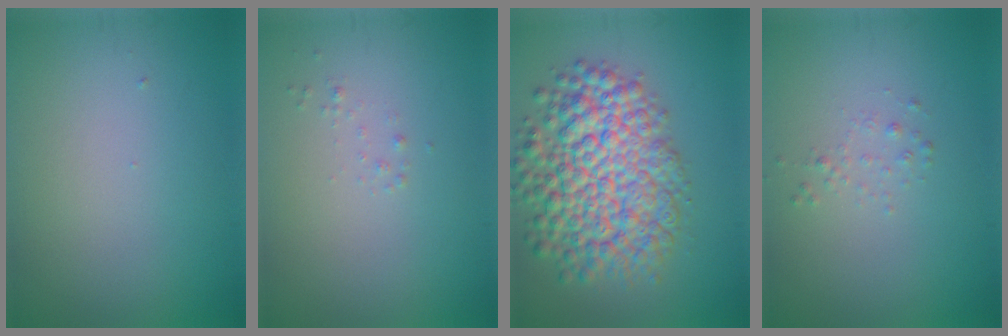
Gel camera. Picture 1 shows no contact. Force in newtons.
{"total": 0.5, "press": 0.5, "slide": 0.0}
{"total": 9.9, "press": 9.9, "slide": 0.3}
{"total": 0.8, "press": 0.8, "slide": 0.1}